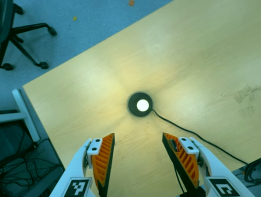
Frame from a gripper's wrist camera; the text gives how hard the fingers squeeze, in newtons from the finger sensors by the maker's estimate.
{"total": 0.0}